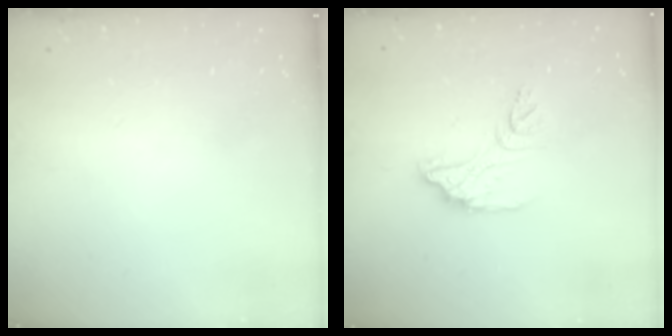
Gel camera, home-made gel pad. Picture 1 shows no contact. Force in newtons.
{"total": 11.1, "press": 11.0, "slide": 1.0}